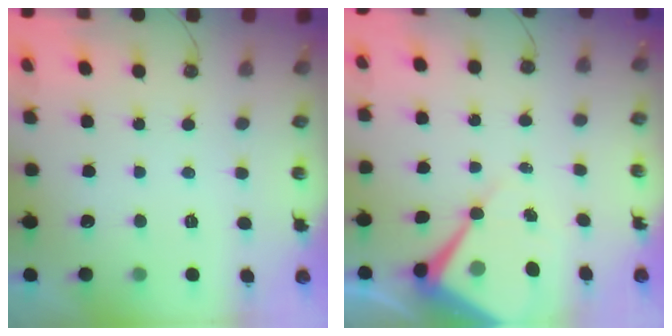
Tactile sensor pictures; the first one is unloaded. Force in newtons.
{"total": 9.1, "press": 9.1, "slide": 0.8}